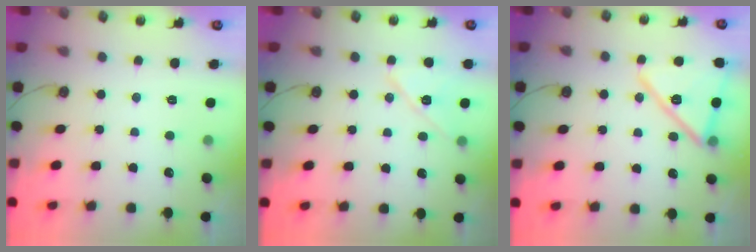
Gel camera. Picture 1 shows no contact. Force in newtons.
{"total": 10.8, "press": 10.4, "slide": 3.2}
{"total": 16.4, "press": 14.0, "slide": 8.6}